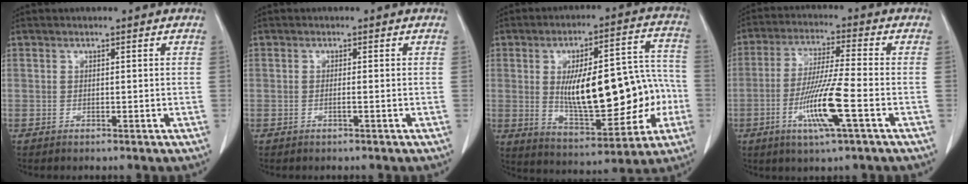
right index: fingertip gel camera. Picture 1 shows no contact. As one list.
[{"total": 0.7, "force": [-0.2, -0.1, 0.6], "torque": [-0.009, 0.003, -0.001]}, {"total": 20.2, "force": [-1.7, 7.4, 18.7], "torque": [-0.279, 0.033, -0.008]}, {"total": 10.8, "force": [-3.6, -0.2, 10.2], "torque": [-0.199, -0.013, -0.068]}]